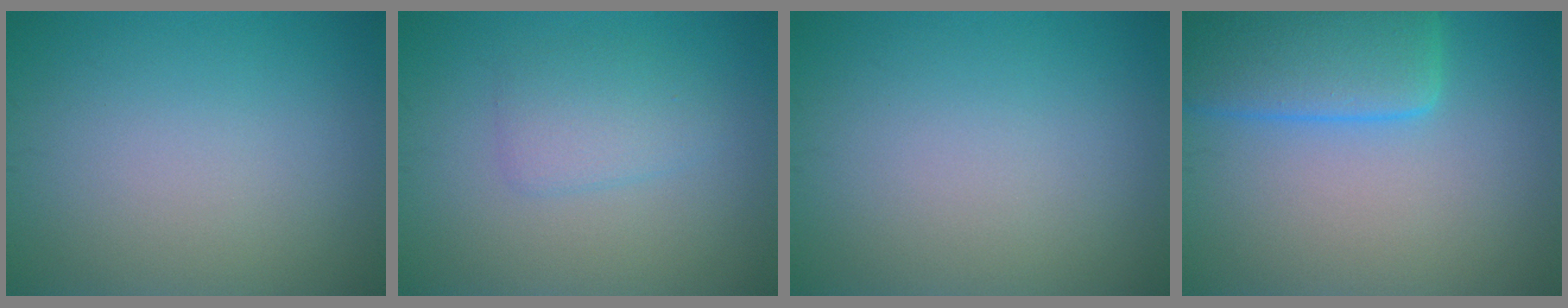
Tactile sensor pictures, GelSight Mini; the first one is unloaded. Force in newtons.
{"total": 2.3, "press": 2.3, "slide": 0.1}
{"total": 0.0}
{"total": 7.0, "press": 7.0, "slide": 0.4}